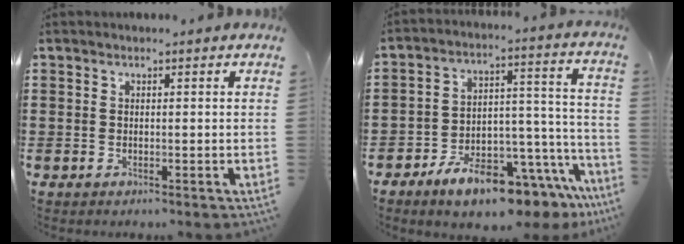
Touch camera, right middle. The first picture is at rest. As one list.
[{"total": 10.3, "force": [-8.6, 3.0, 4.8], "torque": [-0.067, 0.038, -0.156]}]